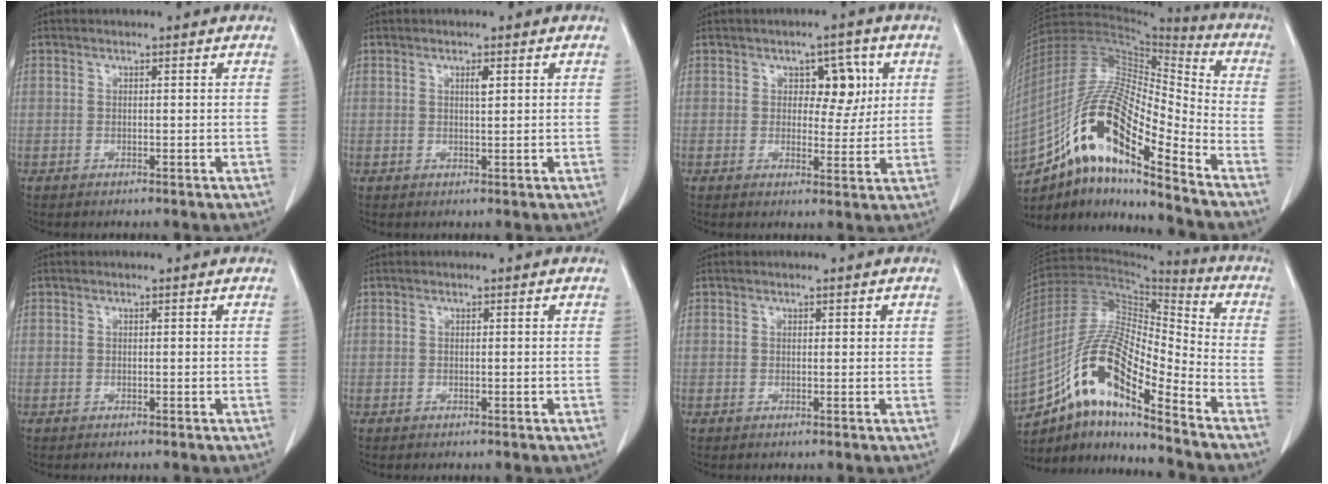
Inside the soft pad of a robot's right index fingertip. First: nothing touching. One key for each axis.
{"total": 1.2, "fx": 0.5, "fy": 0.2, "fz": 1.1, "tx": -0.021, "ty": -0.001, "tz": 0.008}
{"total": 5.5, "fx": 1.7, "fy": 3.2, "fz": 4.2, "tx": -0.046, "ty": 0.009, "tz": 0.025}
{"total": 19.1, "fx": -11.2, "fy": 3.3, "fz": 15.1, "tx": -0.298, "ty": 0.009, "tz": -0.195}
{"total": 0.0}
{"total": 0.0}
{"total": 0.8, "fx": 0.4, "fy": 0.4, "fz": 0.5, "tx": 0.000, "ty": 0.001, "tz": 0.004}
{"total": 16.4, "fx": -10.2, "fy": 2.6, "fz": 12.6, "tx": -0.243, "ty": 0.011, "tz": -0.178}